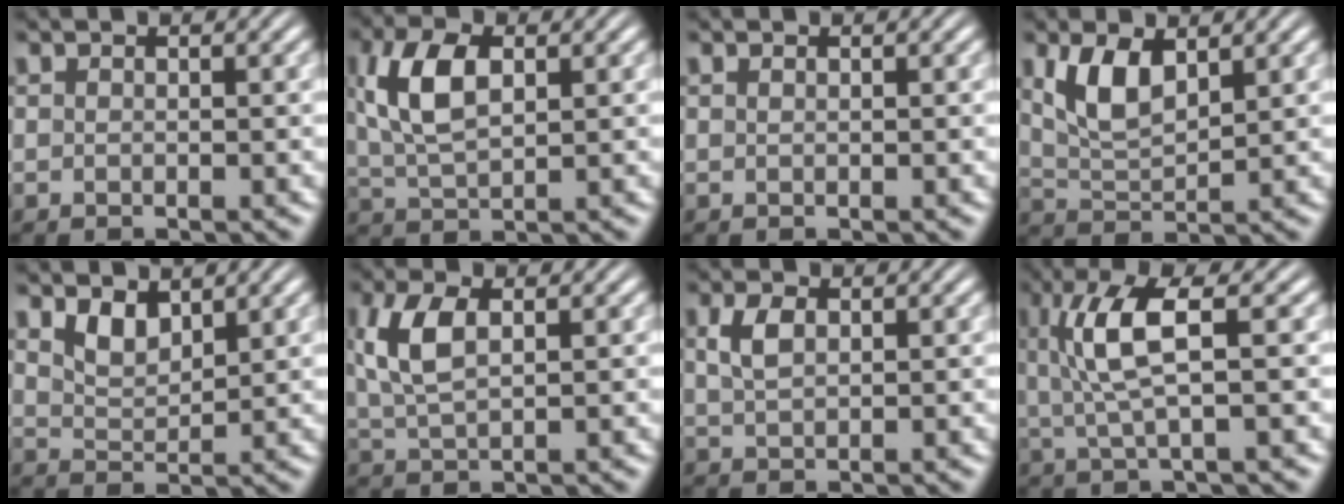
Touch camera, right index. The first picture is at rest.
{"total": 5.3, "force": [1.2, 2.9, 4.3], "torque": [-0.097, -0.006, 0.030]}
{"total": 0.0}
{"total": 4.7, "force": [1.4, 3.0, 3.3], "torque": [-0.081, -0.014, 0.032]}
{"total": 2.2, "force": [1.4, 1.1, 1.4], "torque": [-0.030, -0.012, 0.028]}
{"total": 4.1, "force": [1.0, 2.1, 3.4], "torque": [-0.082, -0.003, 0.025]}
{"total": 2.0, "force": [0.6, 0.9, 1.6], "torque": [-0.031, -0.004, 0.018]}
{"total": 5.5, "force": [1.0, 1.3, 5.3], "torque": [-0.106, 0.009, 0.020]}